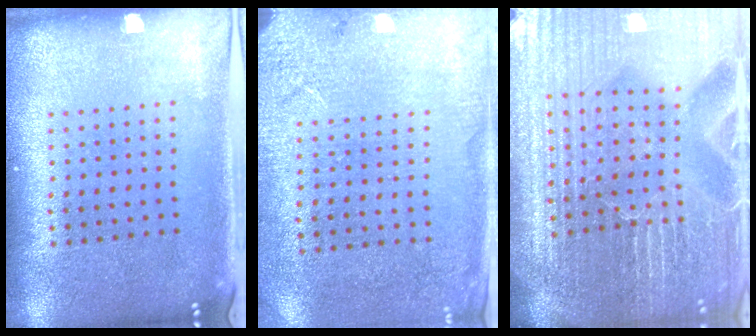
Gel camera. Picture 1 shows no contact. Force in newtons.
{"total": 2.6, "press": 2.4, "slide": 0.9}
{"total": 6.3, "press": 5.6, "slide": 2.8}